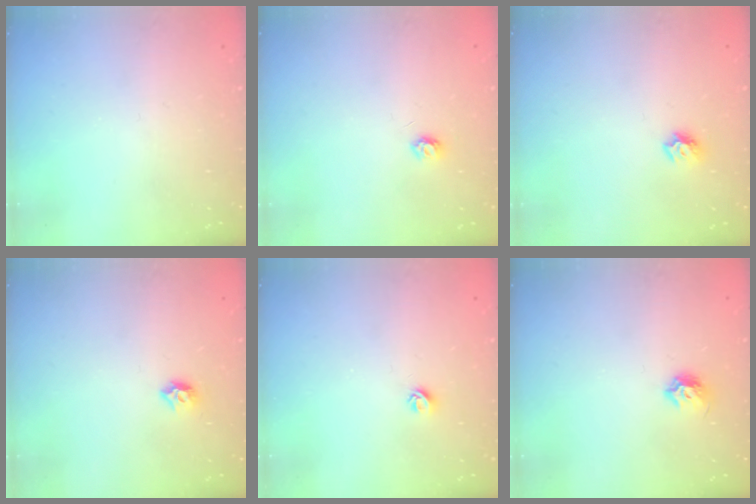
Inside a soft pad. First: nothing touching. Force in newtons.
{"total": 3.9, "press": 3.9, "slide": 0.5}
{"total": 7.0, "press": 7.0, "slide": 0.7}
{"total": 5.5, "press": 5.4, "slide": 0.9}
{"total": 5.0, "press": 4.9, "slide": 0.7}
{"total": 5.1, "press": 5.0, "slide": 1.0}